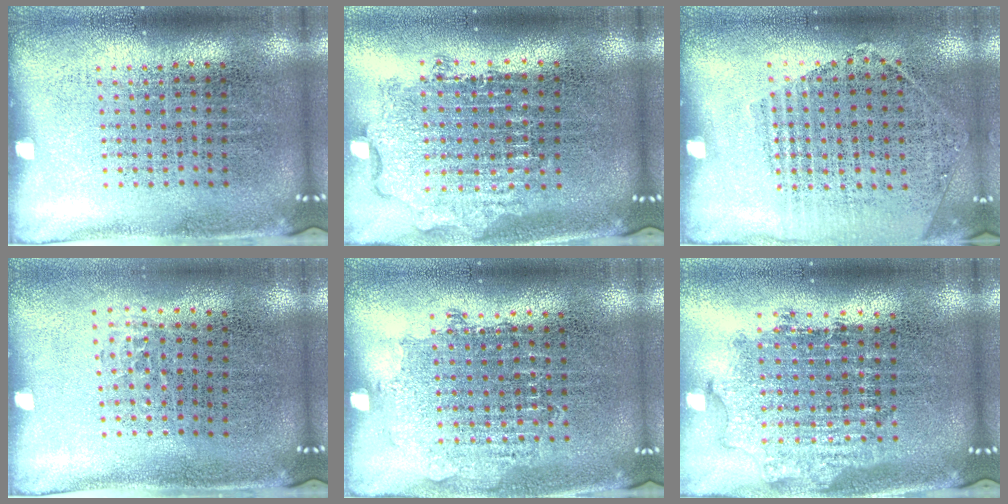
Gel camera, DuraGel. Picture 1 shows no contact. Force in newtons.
{"total": 1.9, "press": 1.5, "slide": 1.1}
{"total": 1.2, "press": 1.1, "slide": 0.5}
{"total": 0.6, "press": 0.4, "slide": 0.3}
{"total": 0.8, "press": 0.8, "slide": 0.2}
{"total": 1.8, "press": 1.4, "slide": 1.1}